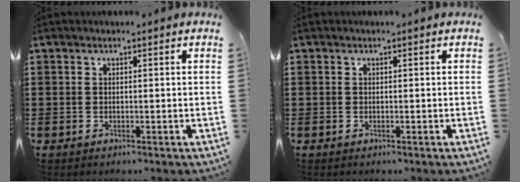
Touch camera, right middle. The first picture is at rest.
{"total": 0.0}